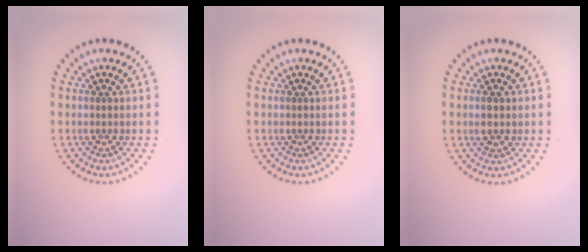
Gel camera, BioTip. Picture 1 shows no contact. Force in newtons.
{"total": 0.0}
{"total": 1.3, "press": 1.3, "slide": 0.1}